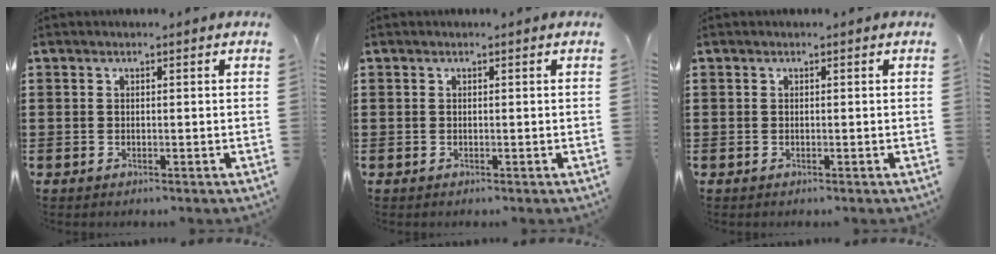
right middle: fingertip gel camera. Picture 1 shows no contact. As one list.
[{"total": 0.0}, {"total": 0.0}]